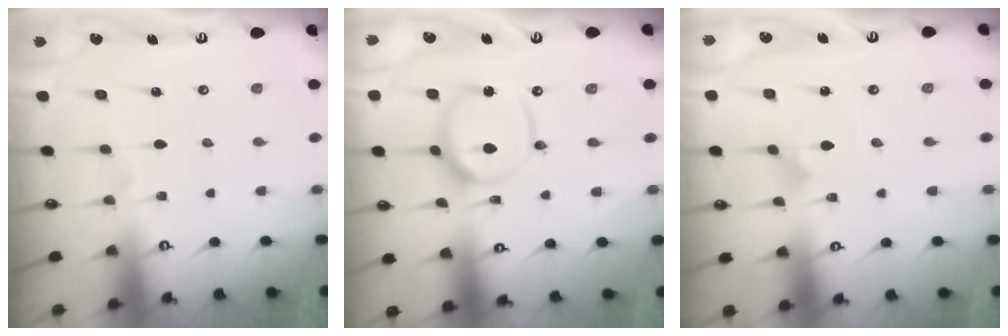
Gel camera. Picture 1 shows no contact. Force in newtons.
{"total": 13.0, "press": 12.9, "slide": 1.3}
{"total": 1.5, "press": 1.5, "slide": 0.1}